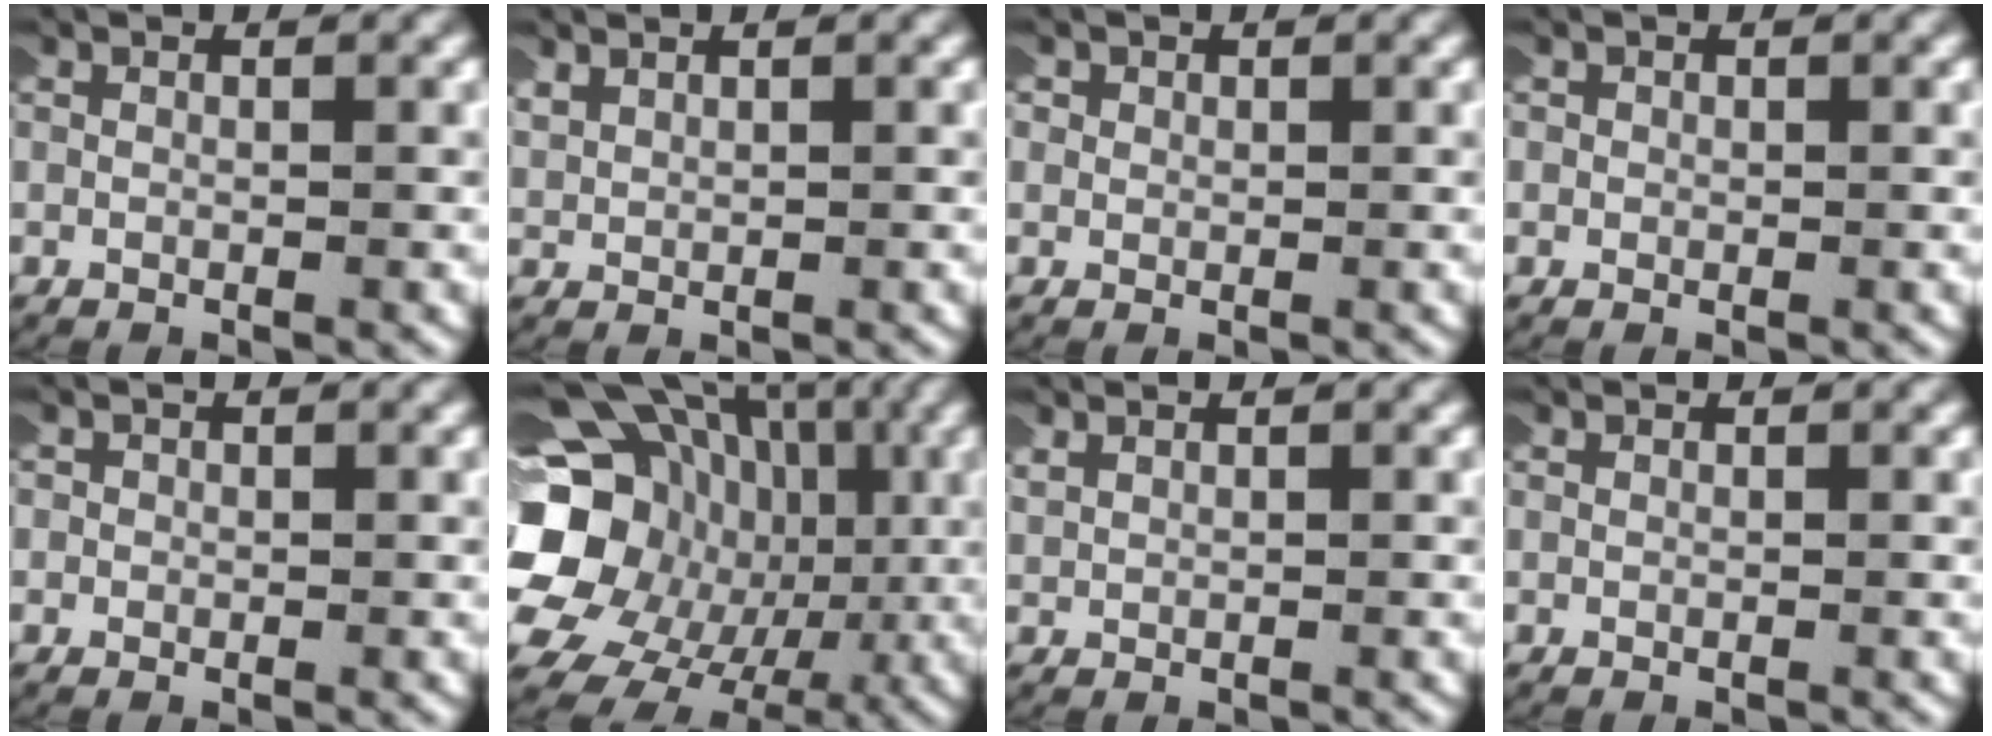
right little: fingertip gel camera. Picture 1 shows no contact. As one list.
[{"total": 1.4, "force": [1.0, 0.7, 0.6], "torque": [-0.021, -0.002, 0.025]}, {"total": 1.0, "force": [0.1, 1.0, 0.0], "torque": [-0.008, 0.000, -0.003]}, {"total": 0.6, "force": [-0.1, 0.5, -0.1], "torque": [0.001, 0.000, -0.004]}, {"total": 0.9, "force": [-0.1, 0.9, -0.1], "torque": [-0.002, 0.001, -0.006]}, {"total": 19.0, "force": [-1.3, 16.6, 9.2], "torque": [-0.203, -0.052, -0.020]}, {"total": 1.0, "force": [0.8, 0.5, 0.5], "torque": [-0.014, -0.001, 0.019]}, {"total": 0.0}]